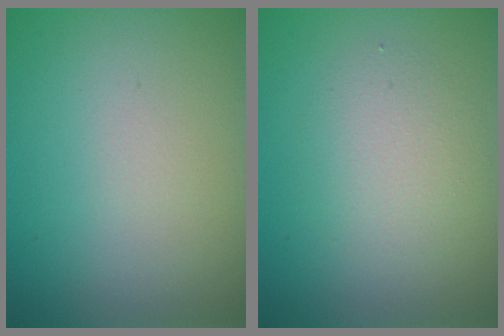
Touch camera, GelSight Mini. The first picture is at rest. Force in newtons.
{"total": 2.7, "press": 2.7, "slide": 0.2}